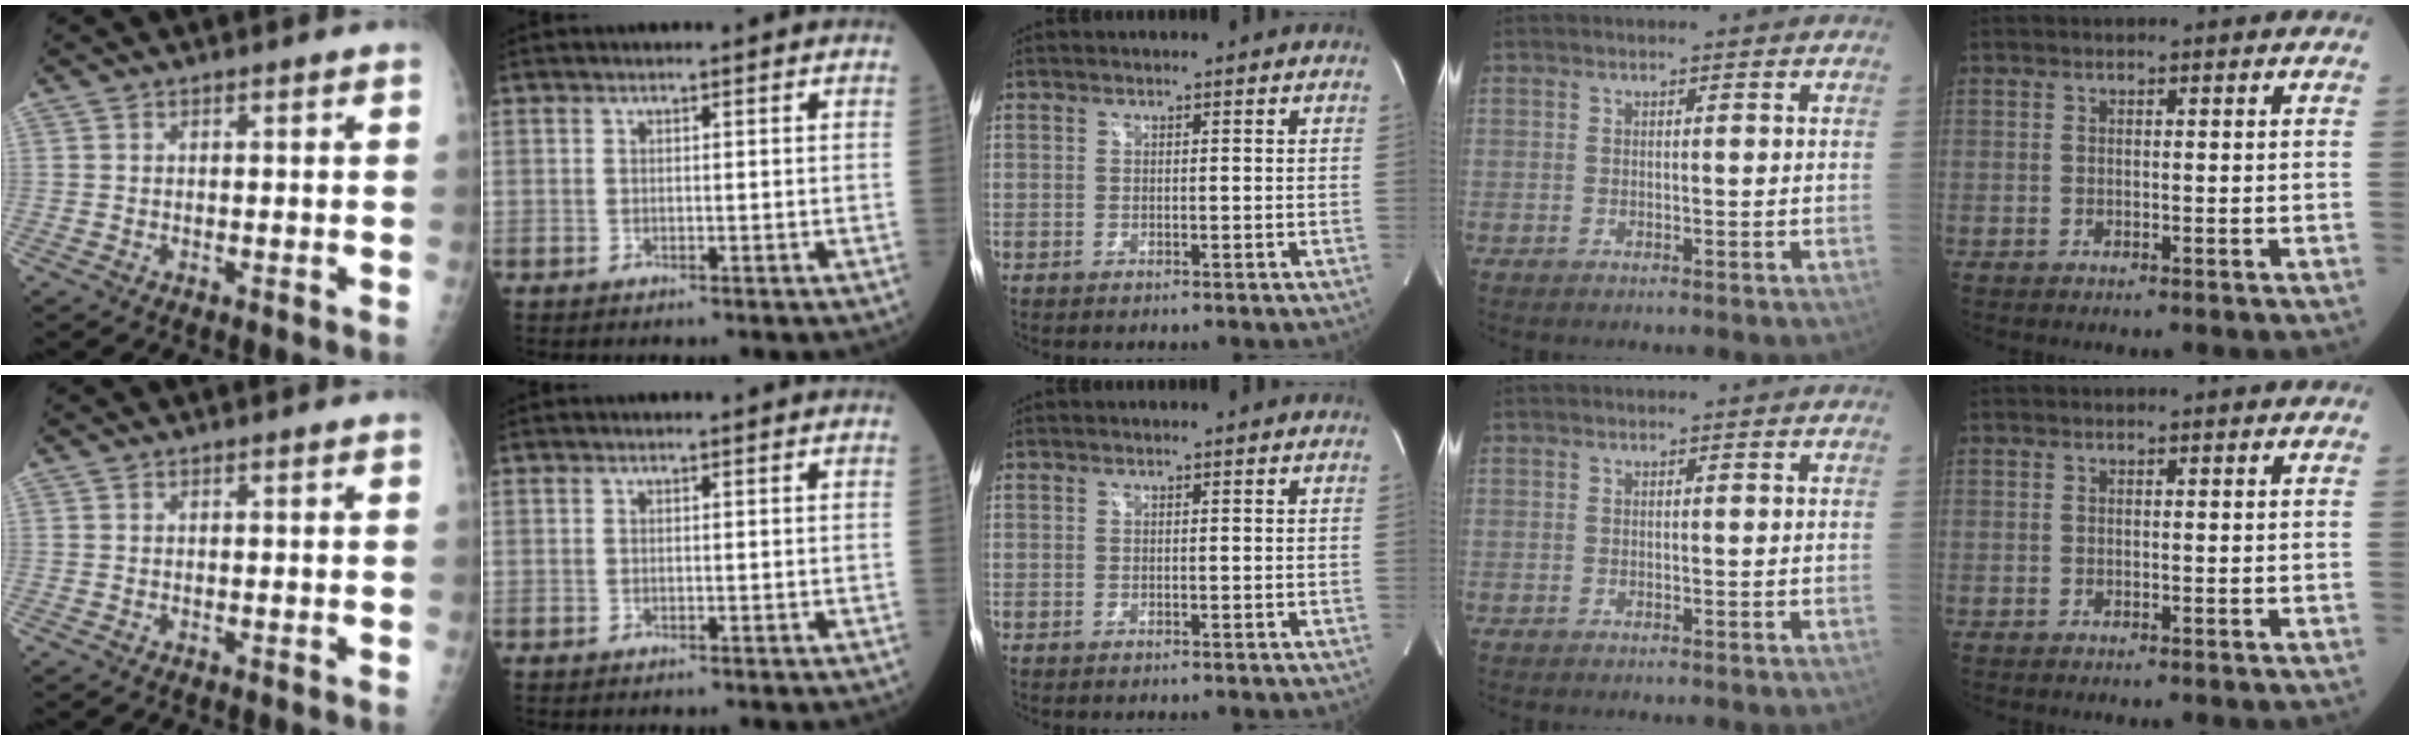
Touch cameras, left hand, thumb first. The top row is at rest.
{}